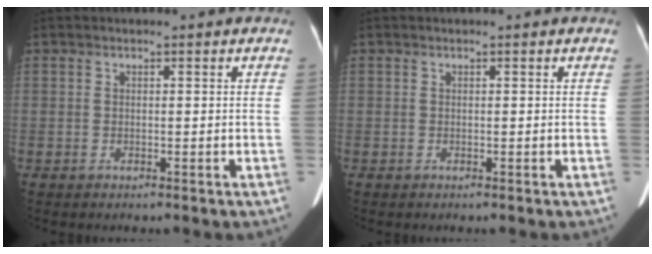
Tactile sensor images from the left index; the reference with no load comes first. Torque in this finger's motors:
{"motor_torque": [0.00, 0.00, 0.00, 0.00]}